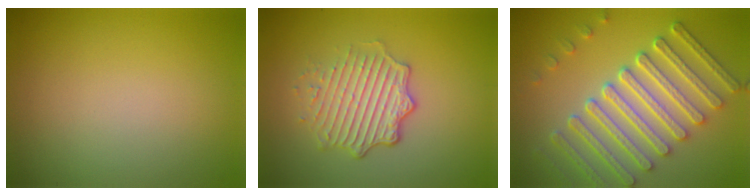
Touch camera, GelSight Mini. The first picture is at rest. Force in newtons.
{"total": 4.9, "press": 3.5, "slide": 3.4}
{"total": 7.9, "press": 6.4, "slide": 4.5}